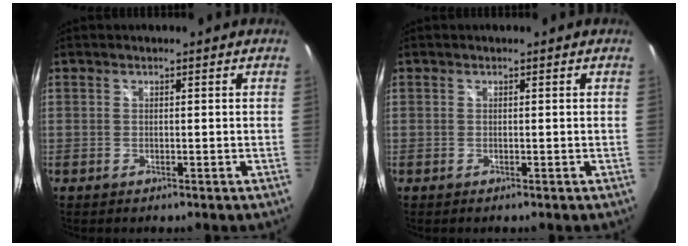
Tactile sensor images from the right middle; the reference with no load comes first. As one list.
[{"total": 0.0}]